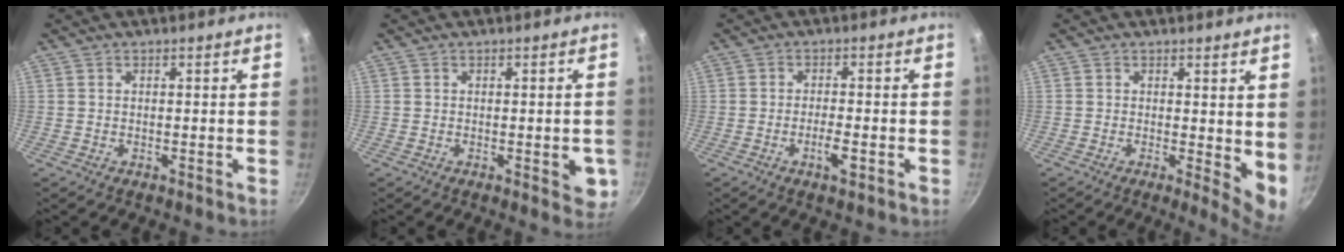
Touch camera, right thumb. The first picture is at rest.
{"total": 4.5, "force": [-1.0, 1.8, 4.0], "torque": [-0.038, -0.004, -0.012]}
{"total": 3.6, "force": [-1.5, 1.0, 3.1], "torque": [-0.055, 0.010, -0.027]}
{"total": 5.9, "force": [0.7, 2.2, 5.4], "torque": [-0.067, -0.015, 0.009]}